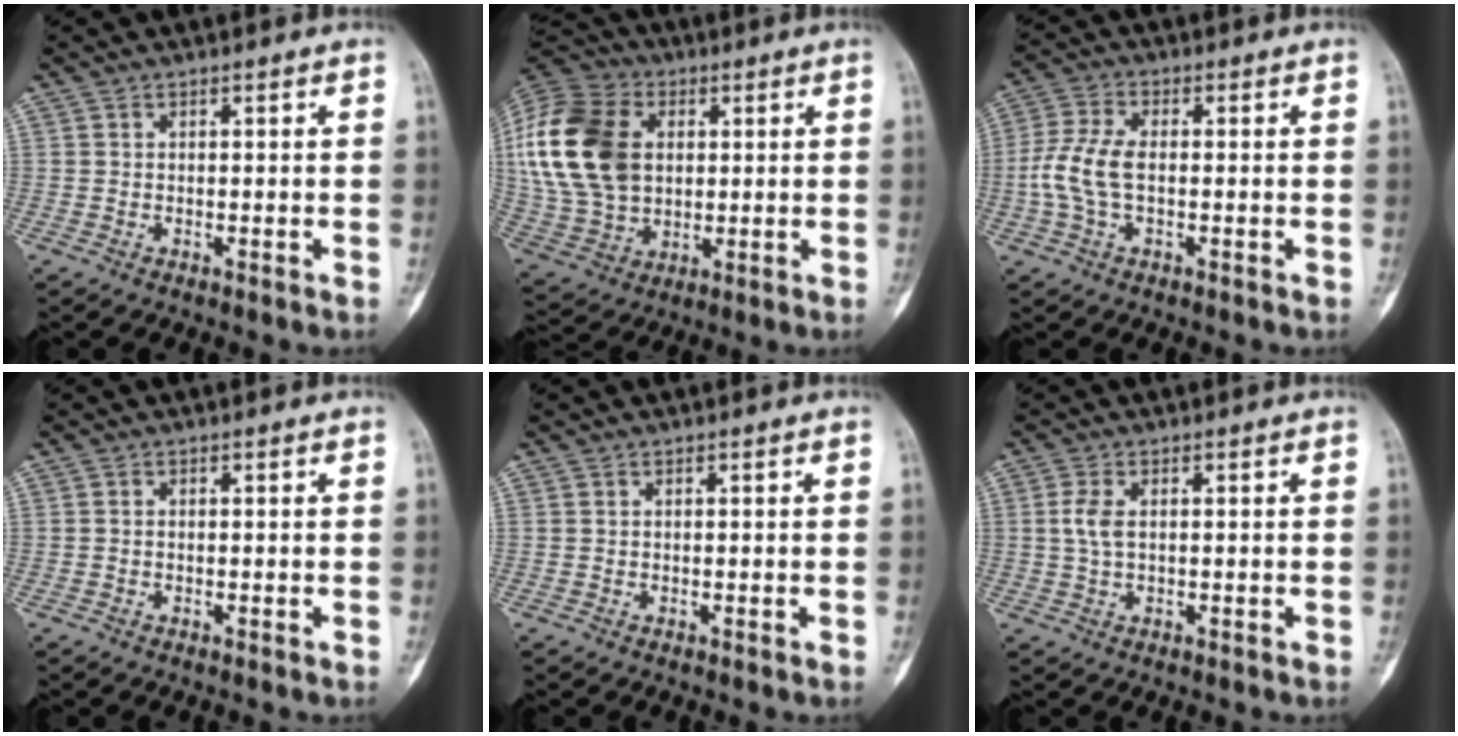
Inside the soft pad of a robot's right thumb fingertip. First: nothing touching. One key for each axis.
{"total": 23.0, "fx": 3.6, "fy": 16.4, "fz": 15.7, "tx": -0.324, "ty": 0.005, "tz": 0.072}
{"total": 7.8, "fx": -0.7, "fy": 4.1, "fz": 6.6, "tx": -0.162, "ty": 0.017, "tz": -0.018}
{"total": 0.0}
{"total": 0.0}
{"total": 3.3, "fx": 0.3, "fy": 1.7, "fz": 2.8, "tx": -0.064, "ty": 0.002, "tz": 0.003}